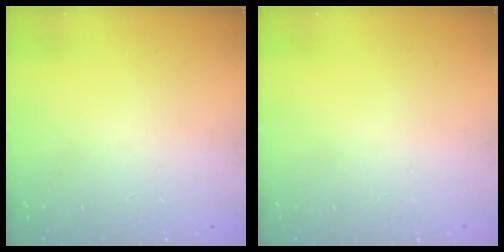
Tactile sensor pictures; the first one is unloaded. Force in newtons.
{"total": 0.0}